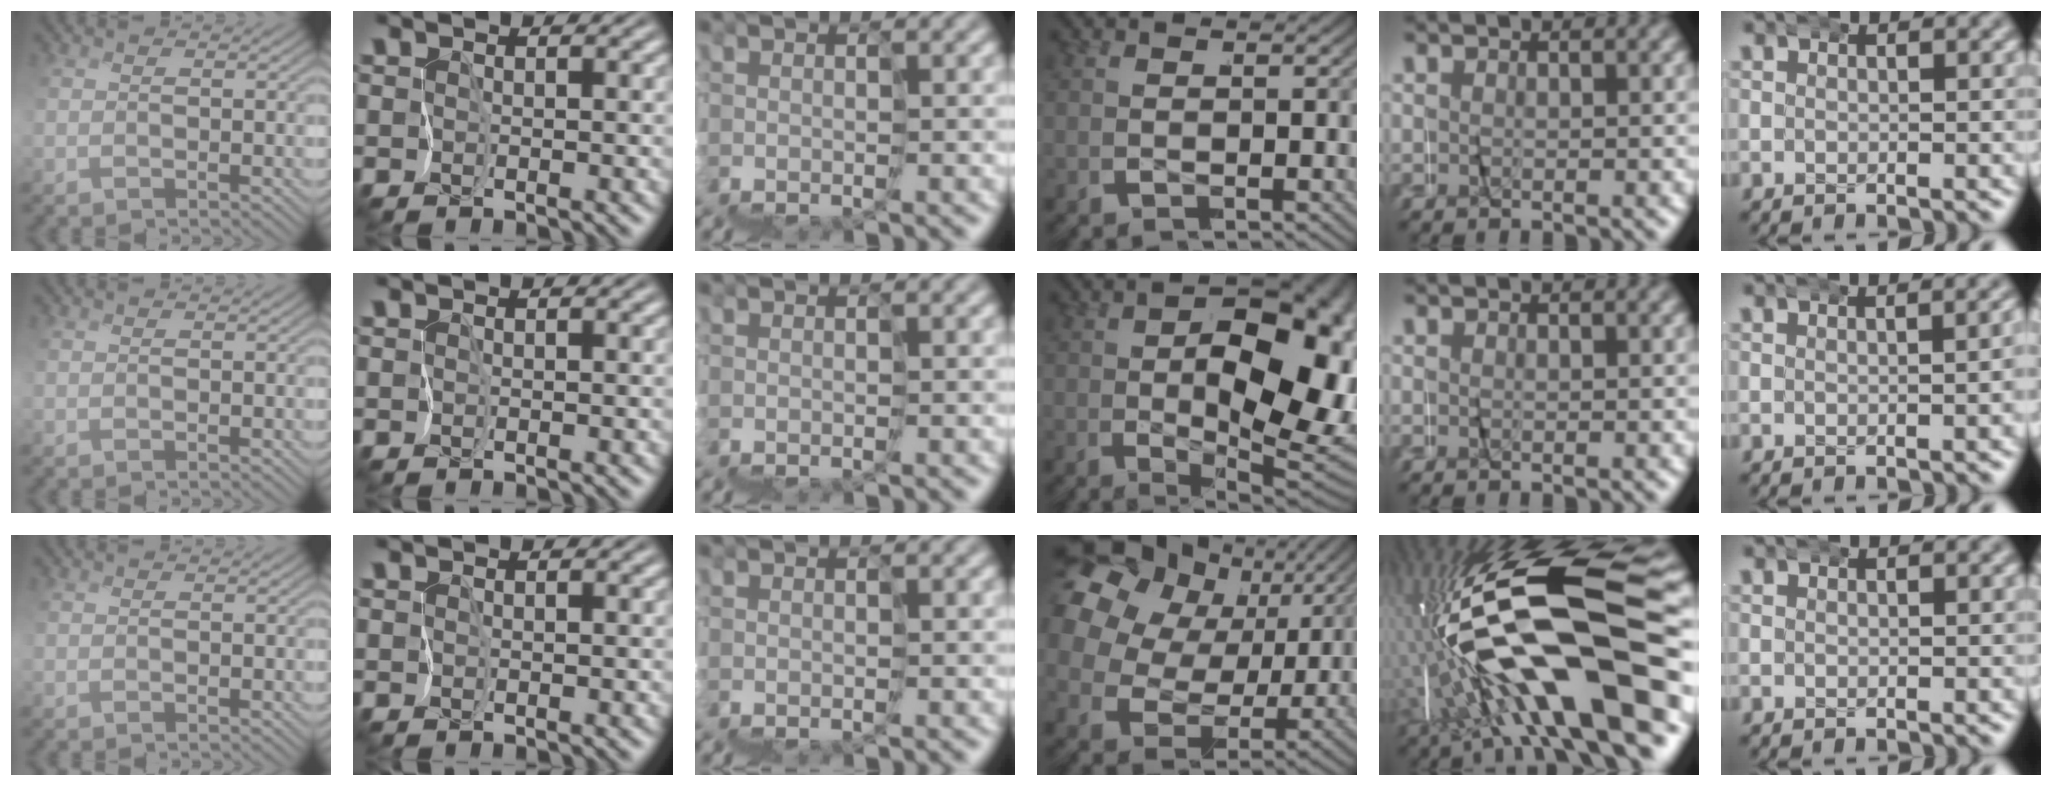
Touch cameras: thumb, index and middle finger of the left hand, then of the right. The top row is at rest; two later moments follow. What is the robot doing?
{"motion": "wrap", "object": "napkin"}